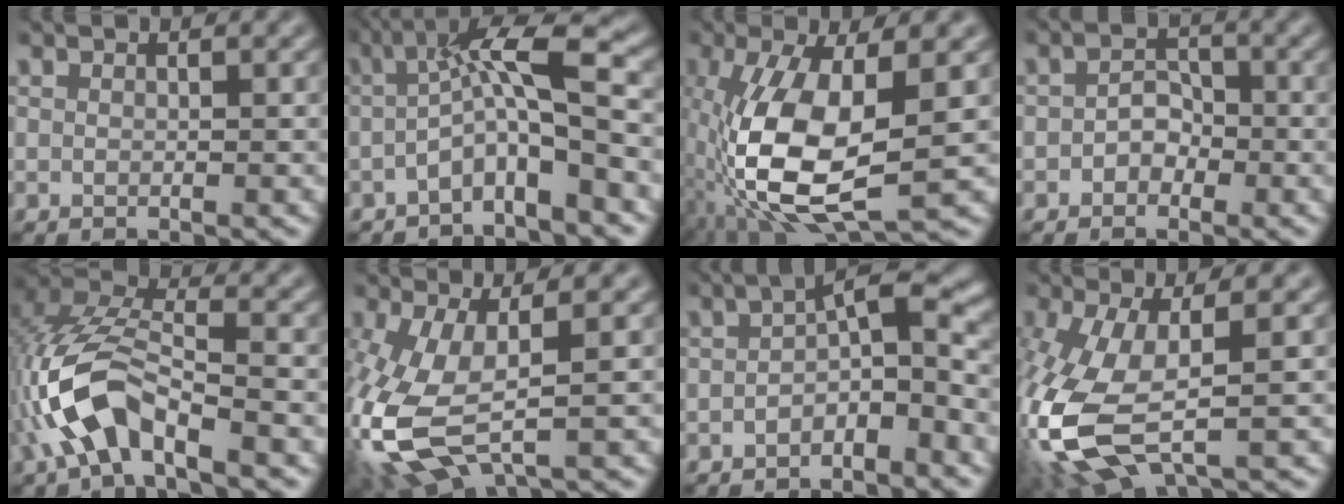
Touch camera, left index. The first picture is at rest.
{"total": 5.8, "force": [-1.2, 1.2, 5.6], "torque": [-0.095, 0.020, -0.035]}
{"total": 11.3, "force": [-2.0, 4.8, 10.0], "torque": [-0.224, -0.012, -0.038]}
{"total": 2.0, "force": [-0.8, 1.5, 1.0], "torque": [-0.014, 0.005, -0.017]}
{"total": 8.0, "force": [-3.5, 3.1, 6.5], "torque": [-0.147, 0.009, -0.074]}
{"total": 9.7, "force": [-1.7, 4.7, 8.3], "torque": [-0.217, -0.015, -0.026]}
{"total": 4.2, "force": [-1.6, 1.4, 3.7], "torque": [-0.055, 0.018, -0.037]}
{"total": 10.8, "force": [-1.9, 5.0, 9.4], "torque": [-0.242, -0.018, -0.032]}